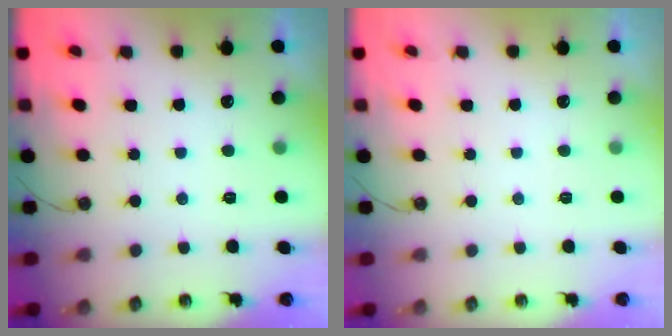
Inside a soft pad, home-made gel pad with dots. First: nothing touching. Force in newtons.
{"total": 0.0}